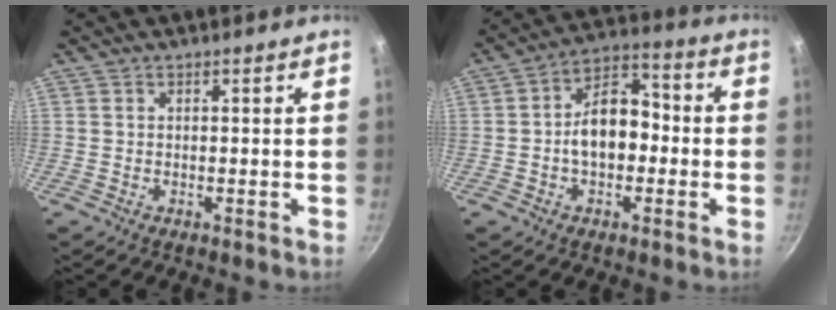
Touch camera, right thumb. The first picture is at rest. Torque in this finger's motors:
{"motor_torque": [0.17, 0.21, 0.02, 0.09, 0.06]}